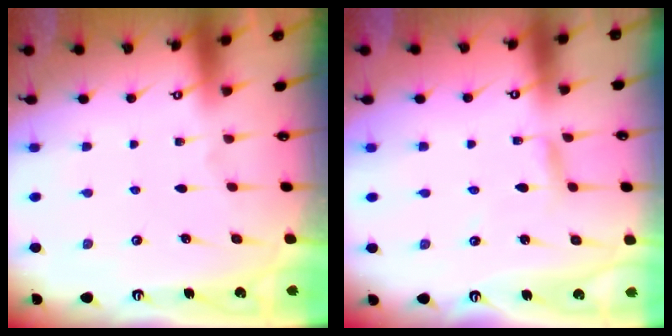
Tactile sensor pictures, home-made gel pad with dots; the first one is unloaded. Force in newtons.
{"total": 2.7, "press": 2.7, "slide": 0.2}